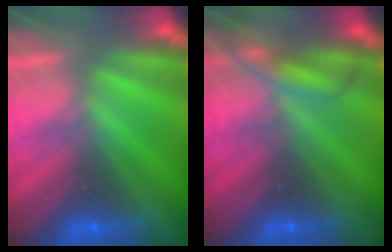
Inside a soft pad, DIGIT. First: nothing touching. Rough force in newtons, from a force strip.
{"total": 9.4}